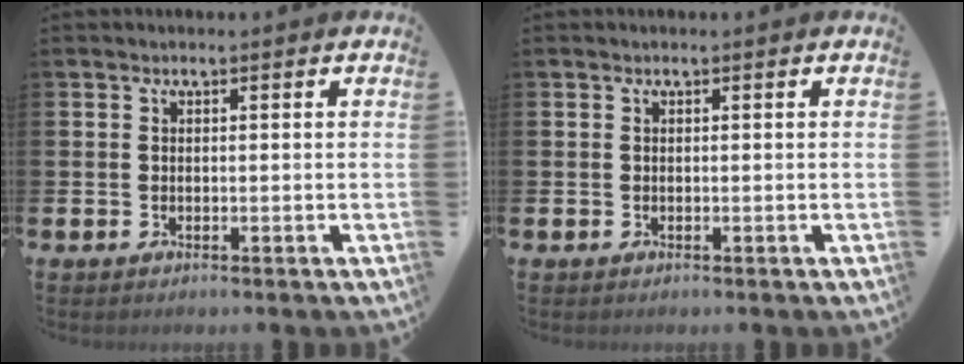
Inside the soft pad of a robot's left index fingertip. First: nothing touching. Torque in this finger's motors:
{"motor_torque": [-0.01, 0.00, 0.00, 0.01]}